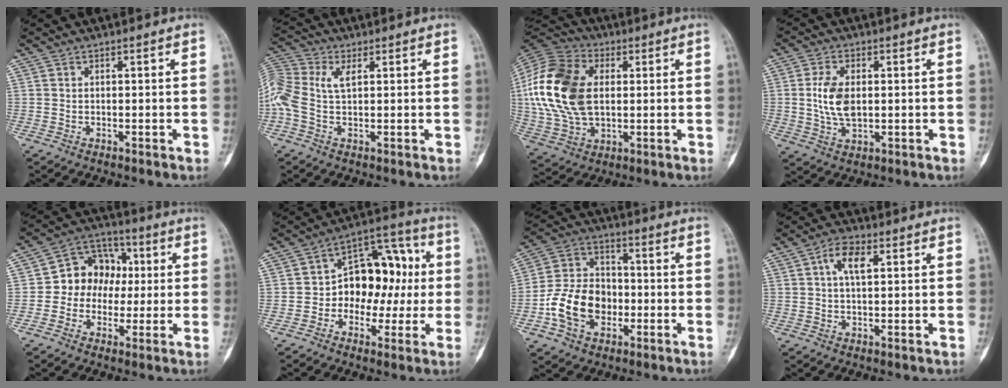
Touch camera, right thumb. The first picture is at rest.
{"total": 9.2, "force": [1.8, 5.3, 7.2], "torque": [-0.182, 0.026, 0.033]}
{"total": 21.3, "force": [2.6, 13.7, 16.1], "torque": [-0.332, 0.004, 0.046]}
{"total": 7.6, "force": [0.5, 4.4, 6.2], "torque": [-0.117, -0.002, 0.011]}
{"total": 11.2, "force": [0.4, 9.4, 6.1], "torque": [-0.052, 0.030, -0.005]}
{"total": 14.5, "force": [0.0, 10.1, 10.4], "torque": [-0.103, 0.045, -0.009]}
{"total": 13.5, "force": [-3.7, 10.0, 8.2], "torque": [-0.131, 0.035, -0.069]}
{"total": 5.2, "force": [1.7, 2.6, 4.2], "torque": [-0.076, 0.006, 0.028]}